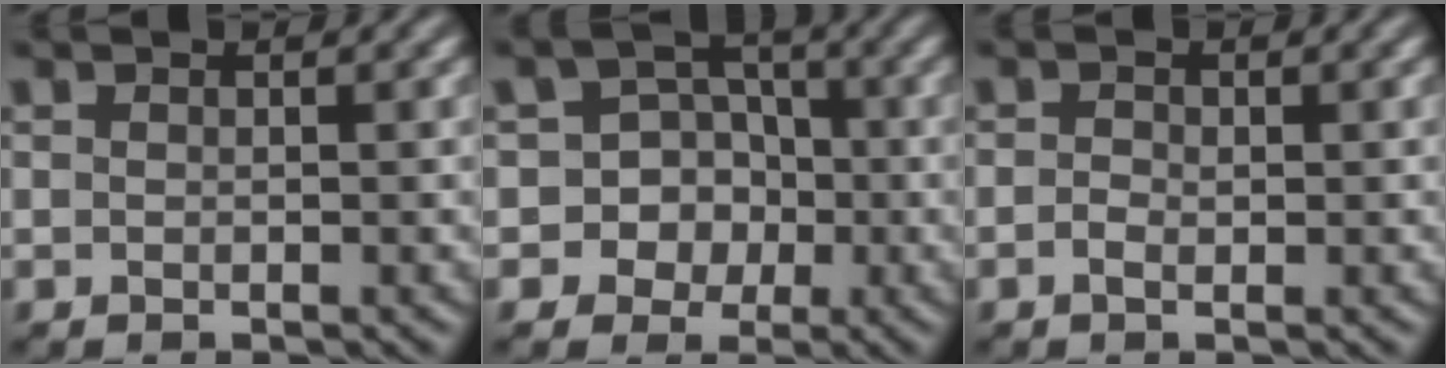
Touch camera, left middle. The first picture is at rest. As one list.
[{"total": 7.1, "force": [-1.8, 6.6, 1.7], "torque": [-0.008, 0.025, -0.059]}, {"total": 0.9, "force": [-0.3, 0.6, 0.7], "torque": [-0.015, 0.000, -0.008]}]